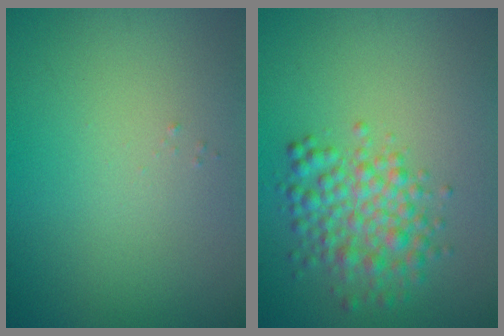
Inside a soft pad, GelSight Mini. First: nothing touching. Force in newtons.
{"total": 4.1, "press": 4.1, "slide": 0.0}